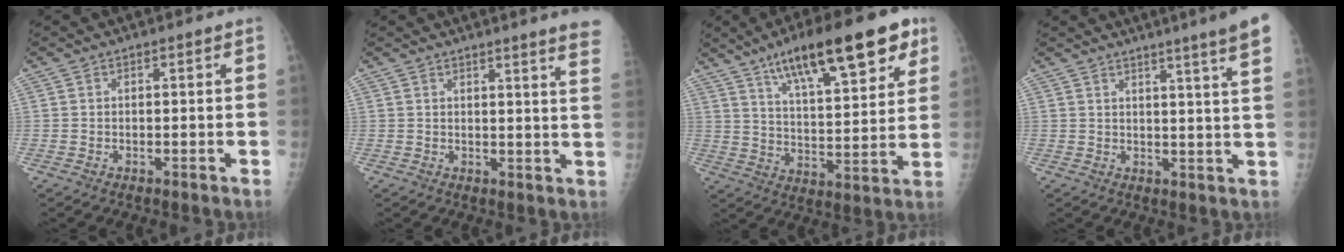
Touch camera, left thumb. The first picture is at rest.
{"total": 8.6, "force": [7.1, -0.7, 4.8], "torque": [-0.051, -0.045, 0.055]}
{"total": 21.4, "force": [12.2, 6.5, 16.4], "torque": [-0.222, -0.027, 0.193]}
{"total": 11.6, "force": [8.1, -0.6, 8.2], "torque": [-0.102, -0.034, 0.079]}